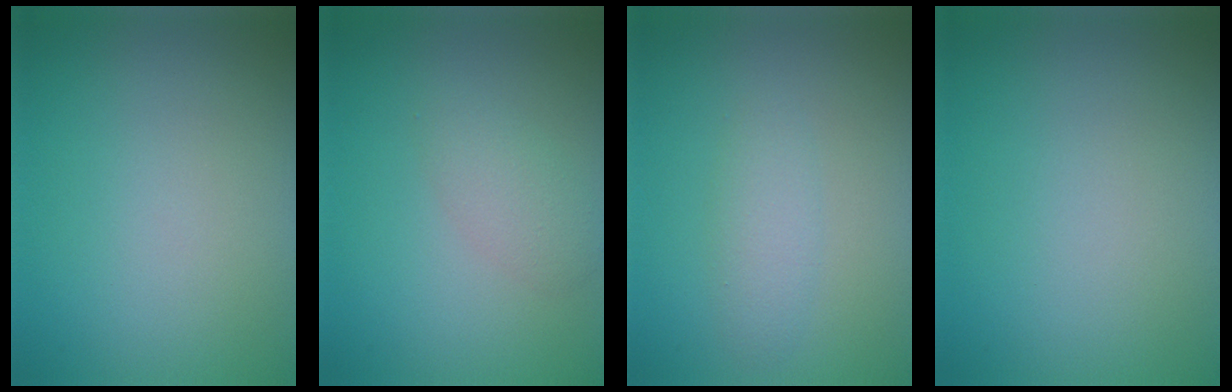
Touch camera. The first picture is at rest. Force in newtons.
{"total": 2.1, "press": 2.1, "slide": 0.1}
{"total": 1.8, "press": 1.8, "slide": 0.1}
{"total": 0.0}